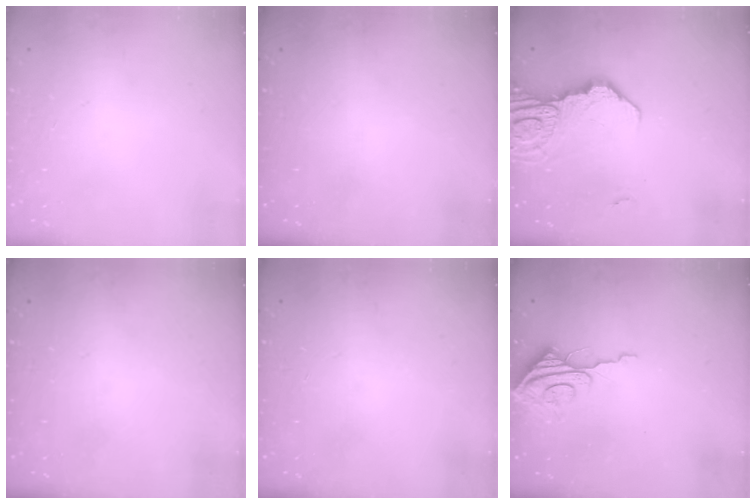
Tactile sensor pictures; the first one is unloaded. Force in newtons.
{"total": 0.0}
{"total": 14.4, "press": 14.3, "slide": 1.8}
{"total": 0.0}
{"total": 0.0}
{"total": 8.7, "press": 8.7, "slide": 0.4}